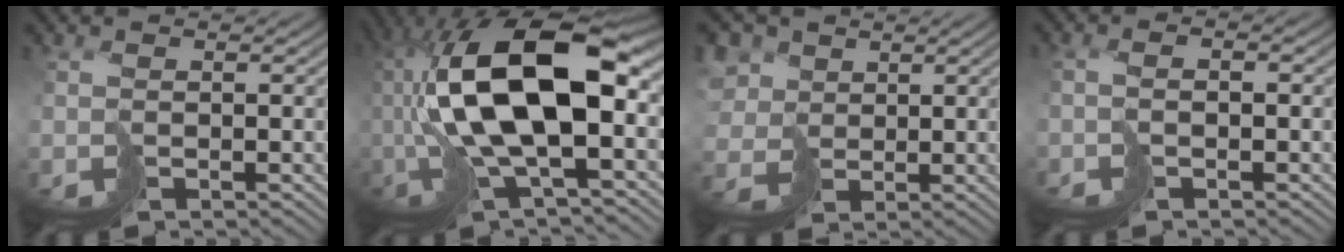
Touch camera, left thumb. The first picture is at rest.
{"total": 16.0, "force": [-0.3, 6.2, 14.8], "torque": [-0.310, 0.009, -0.009]}
{"total": 7.2, "force": [1.8, 5.9, 3.7], "torque": [-0.128, 0.010, 0.030]}
{"total": 2.3, "force": [-0.9, 0.8, 2.0], "torque": [-0.043, 0.003, -0.022]}